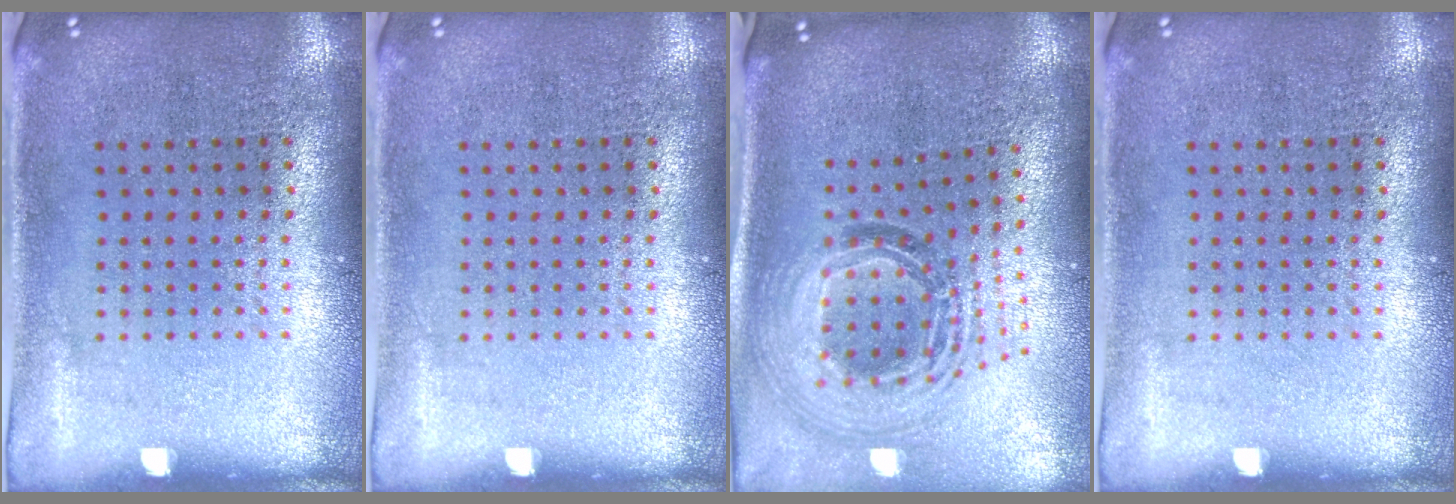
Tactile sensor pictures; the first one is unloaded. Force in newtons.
{"total": 0.0}
{"total": 1.9, "press": 1.6, "slide": 1.0}
{"total": 0.0}